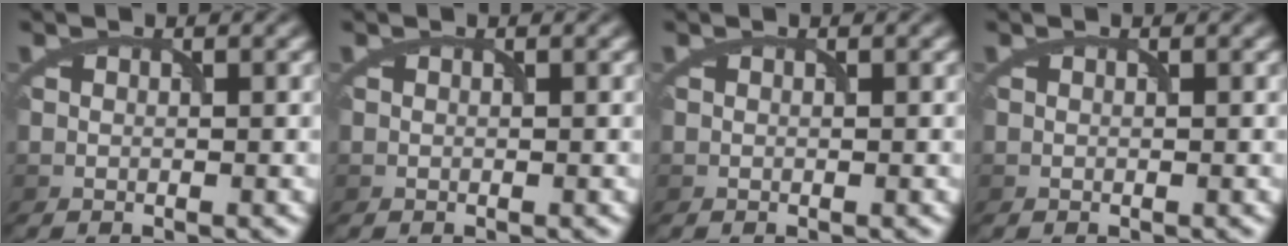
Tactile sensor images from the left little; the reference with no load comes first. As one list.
[{"total": 0.0}, {"total": 0.0}, {"total": 0.0}]